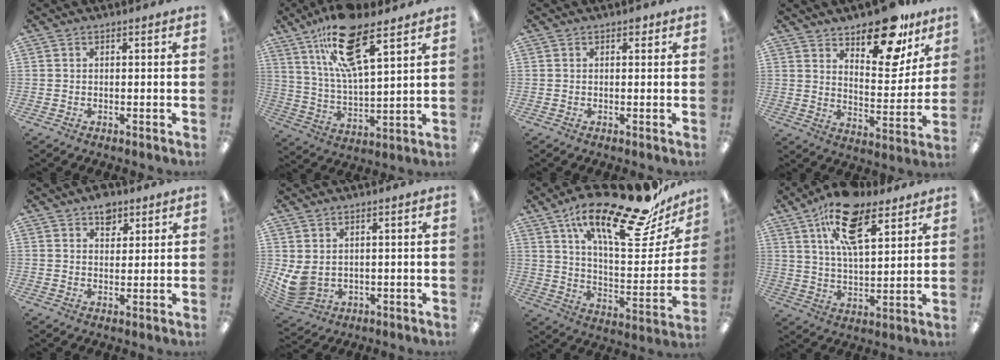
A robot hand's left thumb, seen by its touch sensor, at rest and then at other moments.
{"total": 17.7, "force": [11.0, 5.6, 12.6], "torque": [-0.227, -0.039, 0.185]}
{"total": 1.0, "force": [0.6, 0.5, 0.5], "torque": [-0.006, 0.001, 0.008]}
{"total": 16.7, "force": [13.0, 6.4, 8.4], "torque": [-0.113, -0.087, 0.221]}
{"total": 5.1, "force": [3.4, 3.2, 2.2], "torque": [-0.014, -0.015, 0.057]}
{"total": 5.7, "force": [1.6, 4.1, 3.6], "torque": [-0.095, -0.010, 0.033]}
{"total": 25.1, "force": [17.8, 7.3, 16.1], "torque": [-0.240, -0.116, 0.290]}
{"total": 16.6, "force": [10.0, 7.0, 11.2], "torque": [-0.186, -0.030, 0.171]}